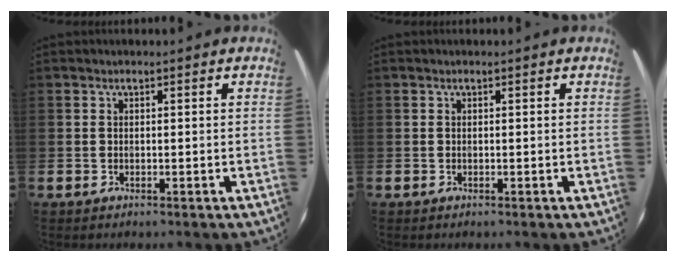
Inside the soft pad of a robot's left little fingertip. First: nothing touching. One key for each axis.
{"total": 0.0}